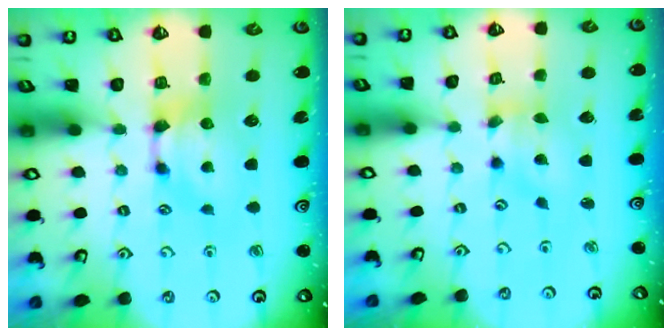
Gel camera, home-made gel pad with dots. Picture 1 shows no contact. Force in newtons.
{"total": 1.3, "press": 0.3, "slide": 1.3}